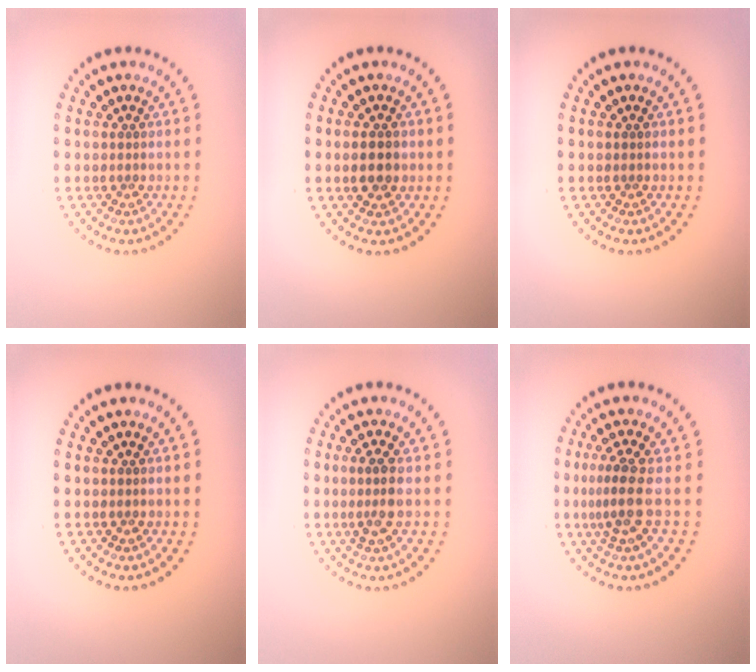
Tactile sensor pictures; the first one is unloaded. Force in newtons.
{"total": 2.4, "press": 2.4, "slide": 0.1}
{"total": 0.0}
{"total": 0.0}
{"total": 2.2, "press": 1.9, "slide": 1.1}
{"total": 2.8, "press": 2.0, "slide": 1.9}